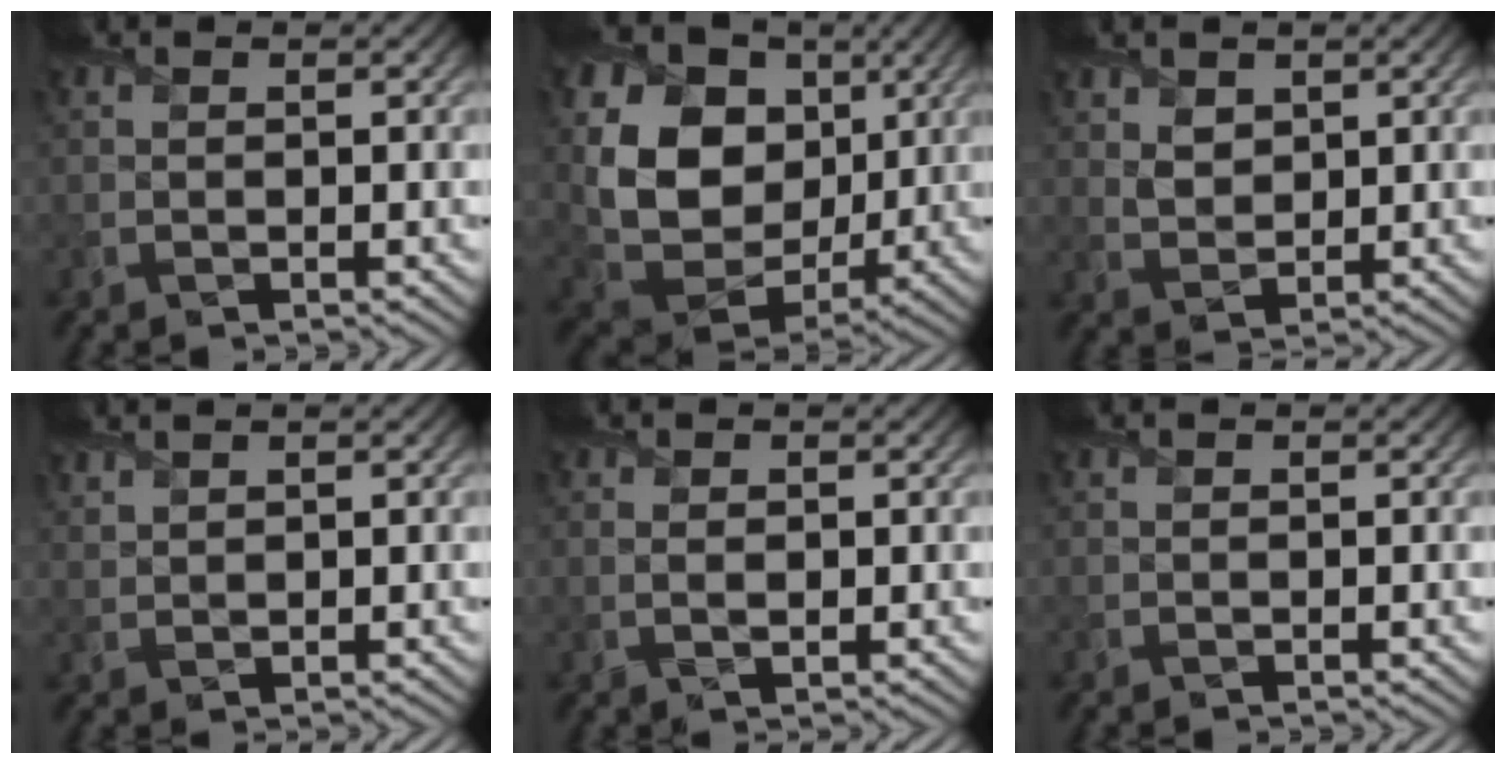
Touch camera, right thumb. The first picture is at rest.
{"total": 15.3, "force": [4.2, 11.7, 8.8], "torque": [-0.197, 0.012, 0.084]}
{"total": 2.8, "force": [1.6, 1.9, 1.2], "torque": [-0.034, -0.005, 0.034]}
{"total": 1.7, "force": [1.5, 0.4, 0.5], "torque": [-0.018, 0.004, 0.038]}
{"total": 1.4, "force": [0.3, 0.7, 1.2], "torque": [-0.027, -0.003, 0.010]}
{"total": 0.0}